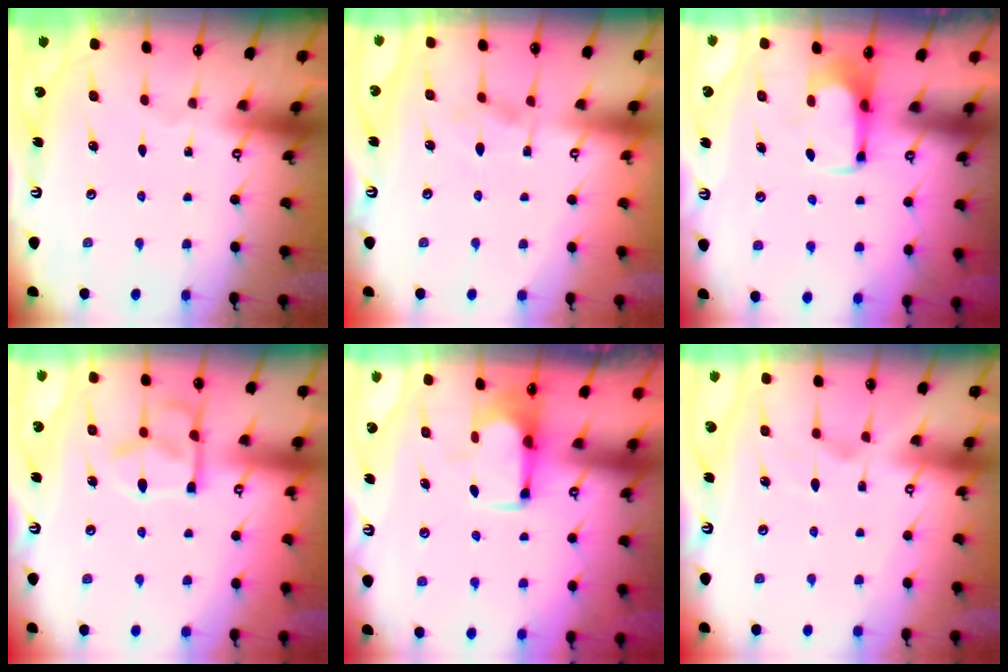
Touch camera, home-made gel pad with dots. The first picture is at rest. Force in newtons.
{"total": 2.5, "press": 2.3, "slide": 1.0}
{"total": 2.1, "press": 2.0, "slide": 0.4}
{"total": 13.2, "press": 13.1, "slide": 1.4}
{"total": 1.8, "press": 1.7, "slide": 0.7}
{"total": 1.8, "press": 1.2, "slide": 1.3}